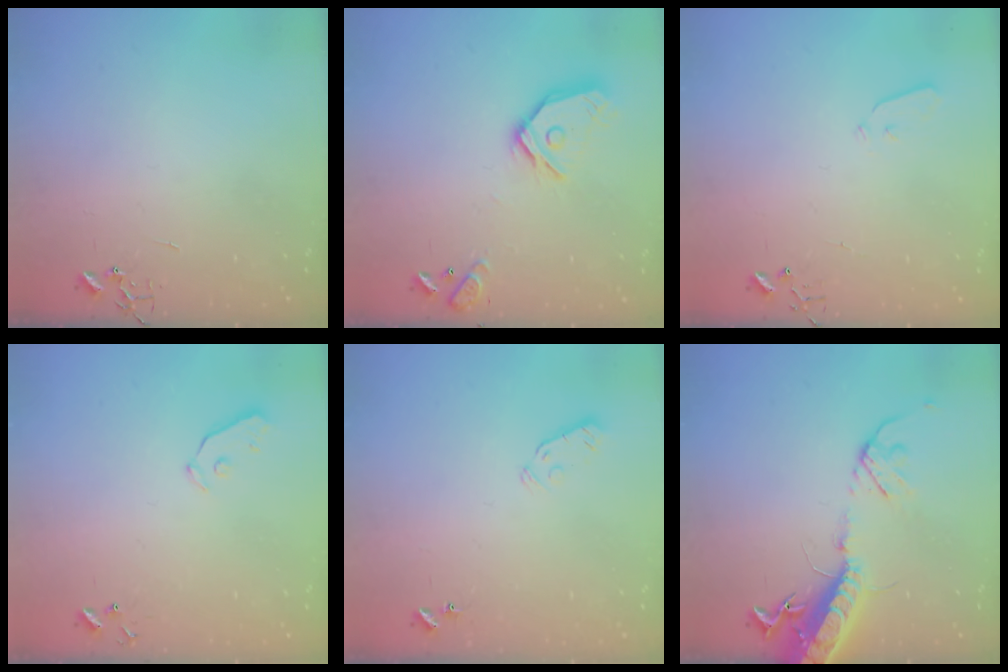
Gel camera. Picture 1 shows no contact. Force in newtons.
{"total": 14.7, "press": 14.6, "slide": 2.0}
{"total": 3.6, "press": 3.6, "slide": 0.5}
{"total": 3.3, "press": 3.2, "slide": 0.5}
{"total": 3.8, "press": 3.7, "slide": 0.9}
{"total": 17.1, "press": 16.6, "slide": 4.0}